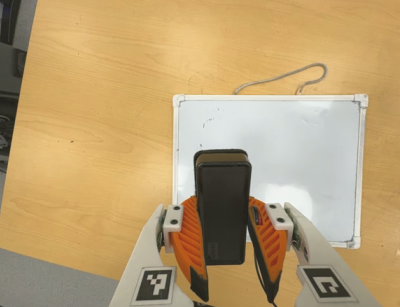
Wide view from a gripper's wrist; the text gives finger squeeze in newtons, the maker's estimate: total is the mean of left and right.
{"total": 7.6, "left": 6.7, "right": 8.5}